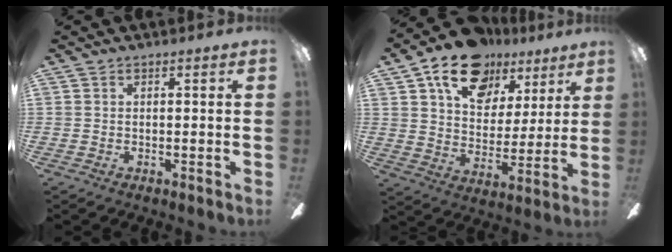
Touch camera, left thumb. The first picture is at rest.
{"total": 18.7, "force": [11.8, 11.3, 9.0], "torque": [-0.151, -0.055, 0.213]}